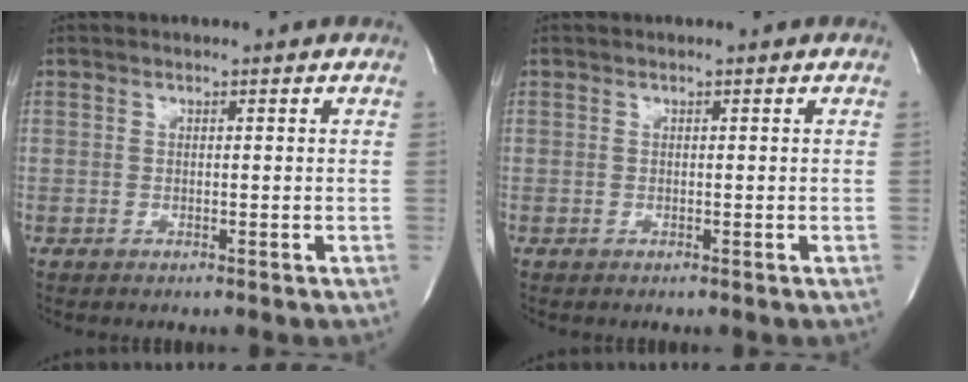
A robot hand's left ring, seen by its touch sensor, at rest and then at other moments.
{"total": 0.0}